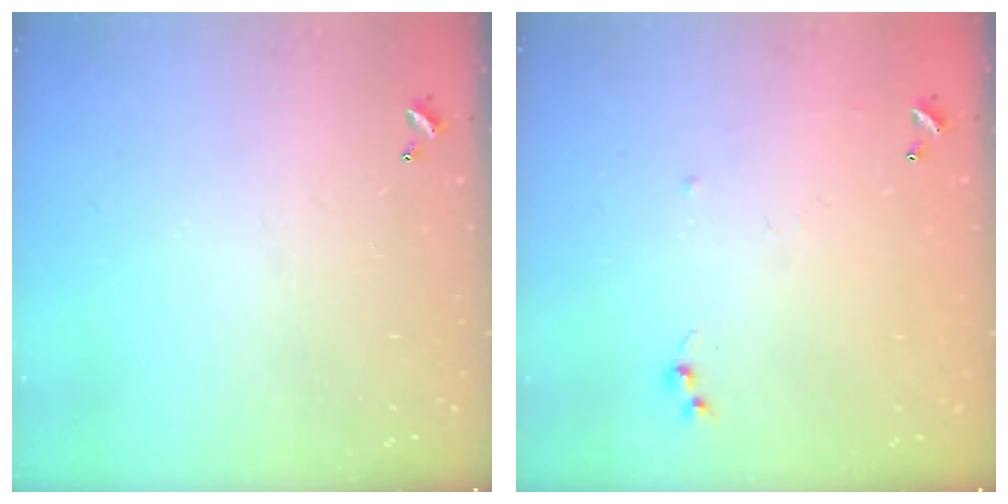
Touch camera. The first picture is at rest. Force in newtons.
{"total": 5.8, "press": 5.7, "slide": 0.8}